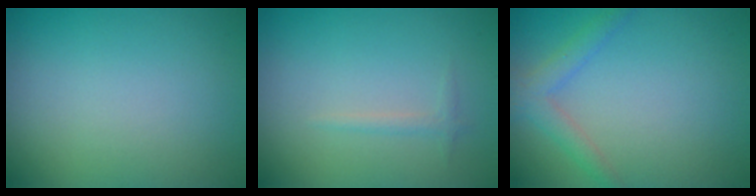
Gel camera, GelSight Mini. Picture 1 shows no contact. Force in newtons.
{"total": 0.8, "press": 0.8, "slide": 0.0}
{"total": 2.2, "press": 2.2, "slide": 0.1}